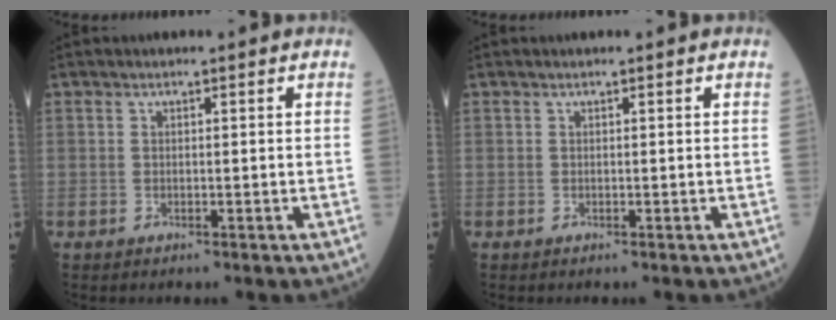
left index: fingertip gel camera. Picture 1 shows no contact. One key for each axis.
{"total": 0.0}